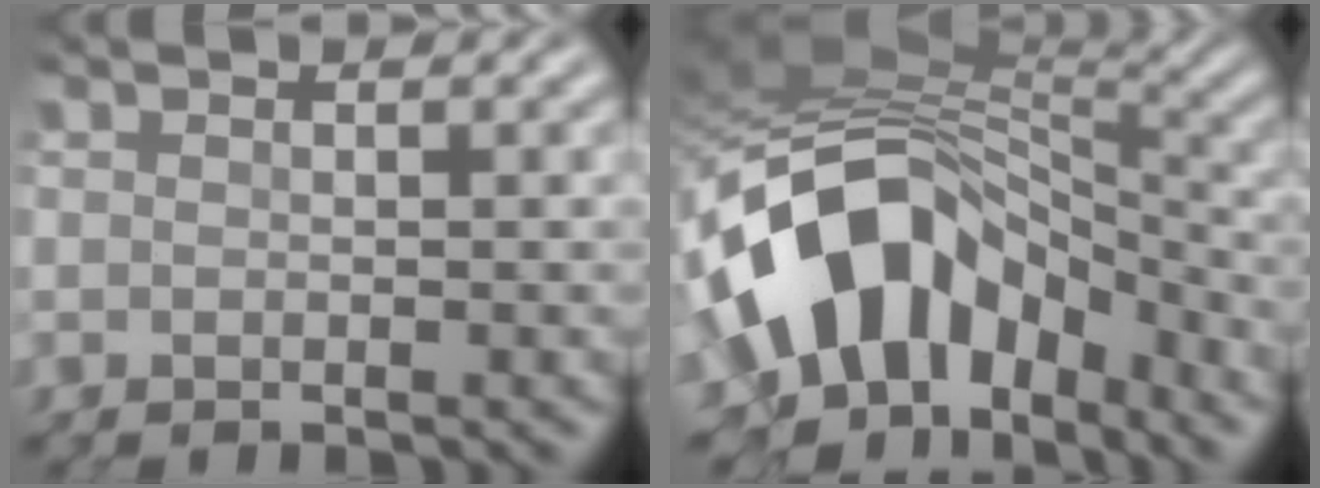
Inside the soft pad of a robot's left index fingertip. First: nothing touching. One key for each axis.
{"total": 12.4, "fx": -3.3, "fy": 8.2, "fz": 8.6, "tx": -0.156, "ty": 0.012, "tz": -0.062}